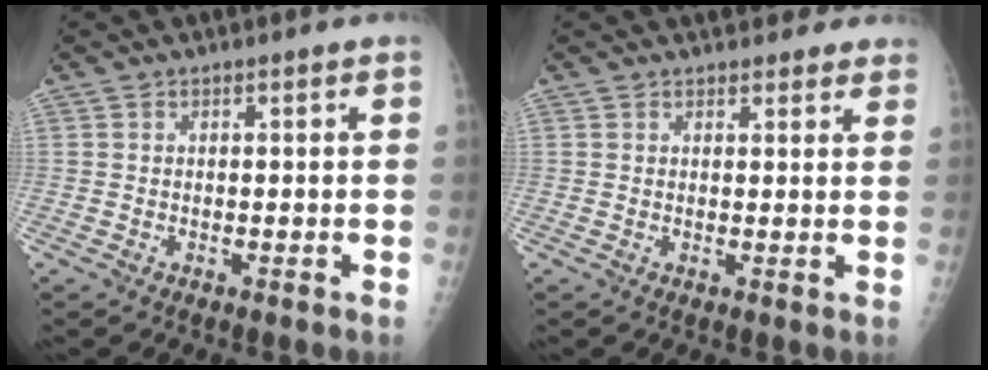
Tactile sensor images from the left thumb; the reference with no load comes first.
{"total": 6.1, "force": [5.4, 2.3, 1.5], "torque": [0.020, -0.018, 0.054]}